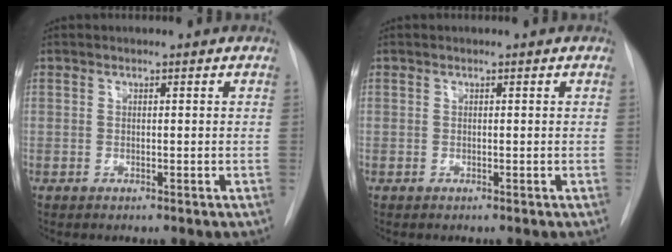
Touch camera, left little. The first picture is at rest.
{"total": 0.0}